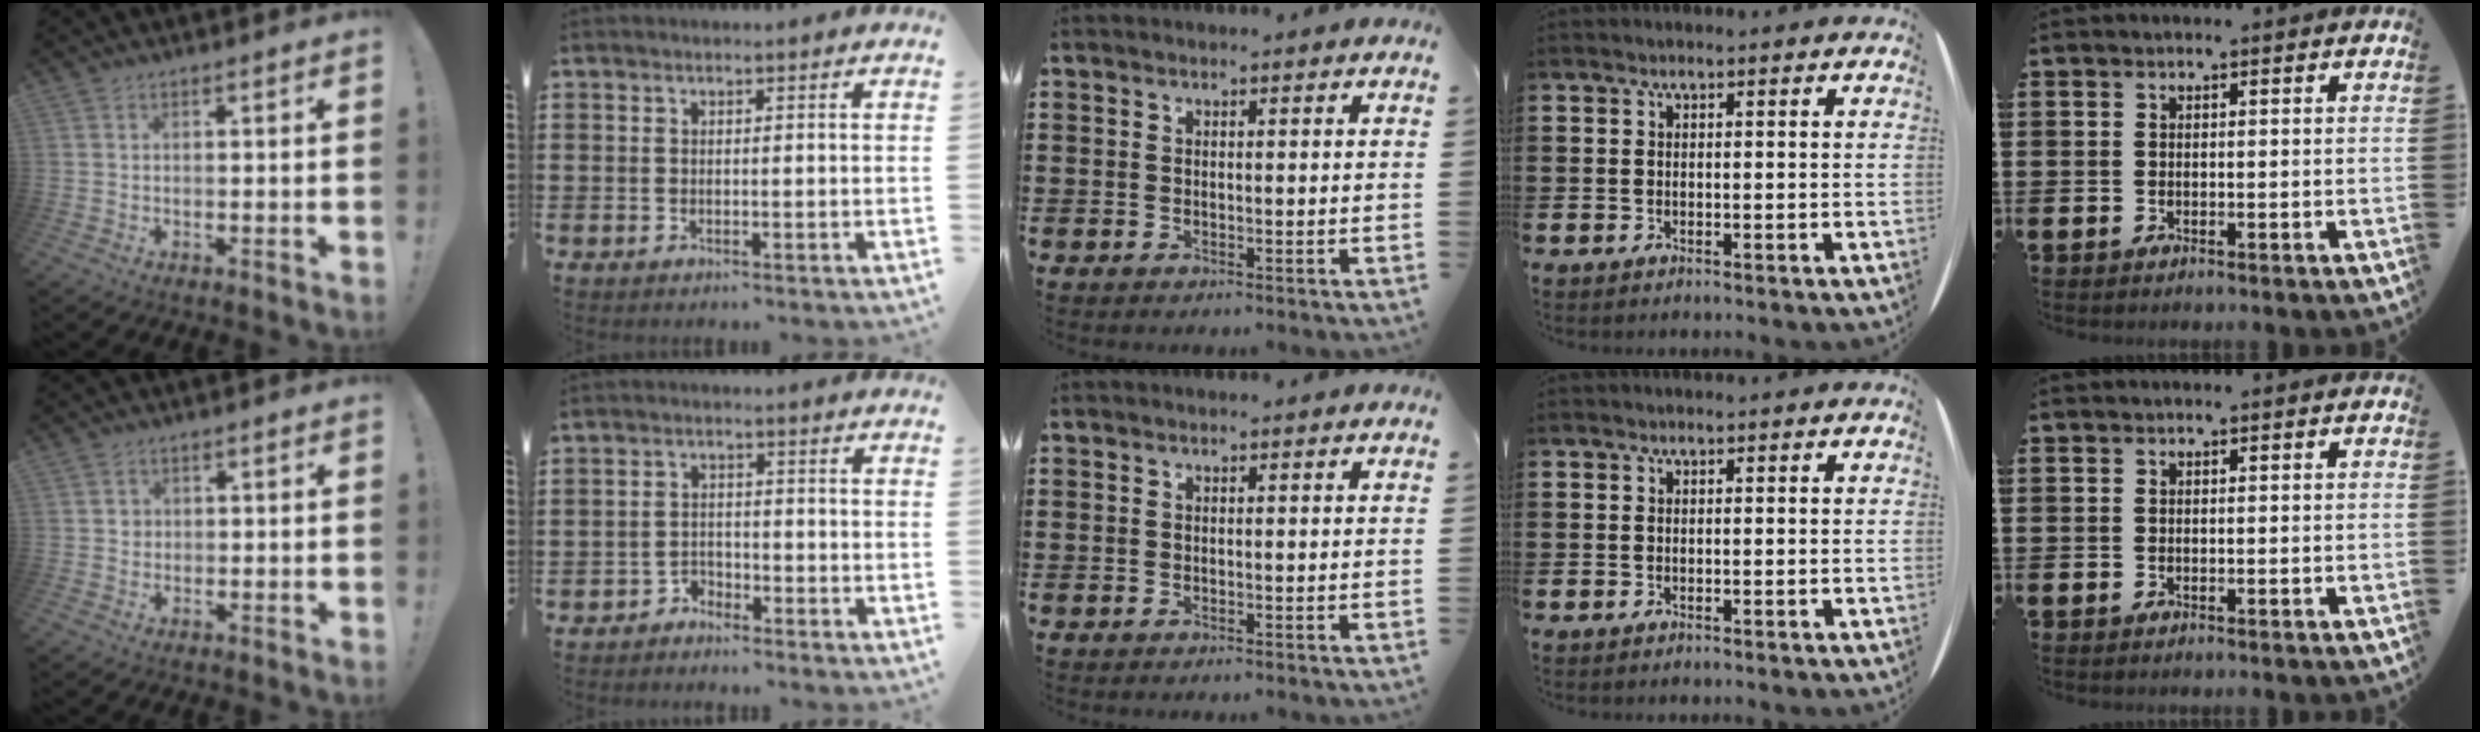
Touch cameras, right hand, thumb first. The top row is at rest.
{"thumb": {"total": 2.0, "force": [0.0, 2.0, 0.4], "torque": [0.008, 0.000, -0.004]}, "index": {"total": 2.2, "force": [-2.1, 0.8, -0.1], "torque": [-0.008, 0.003, -0.044]}}